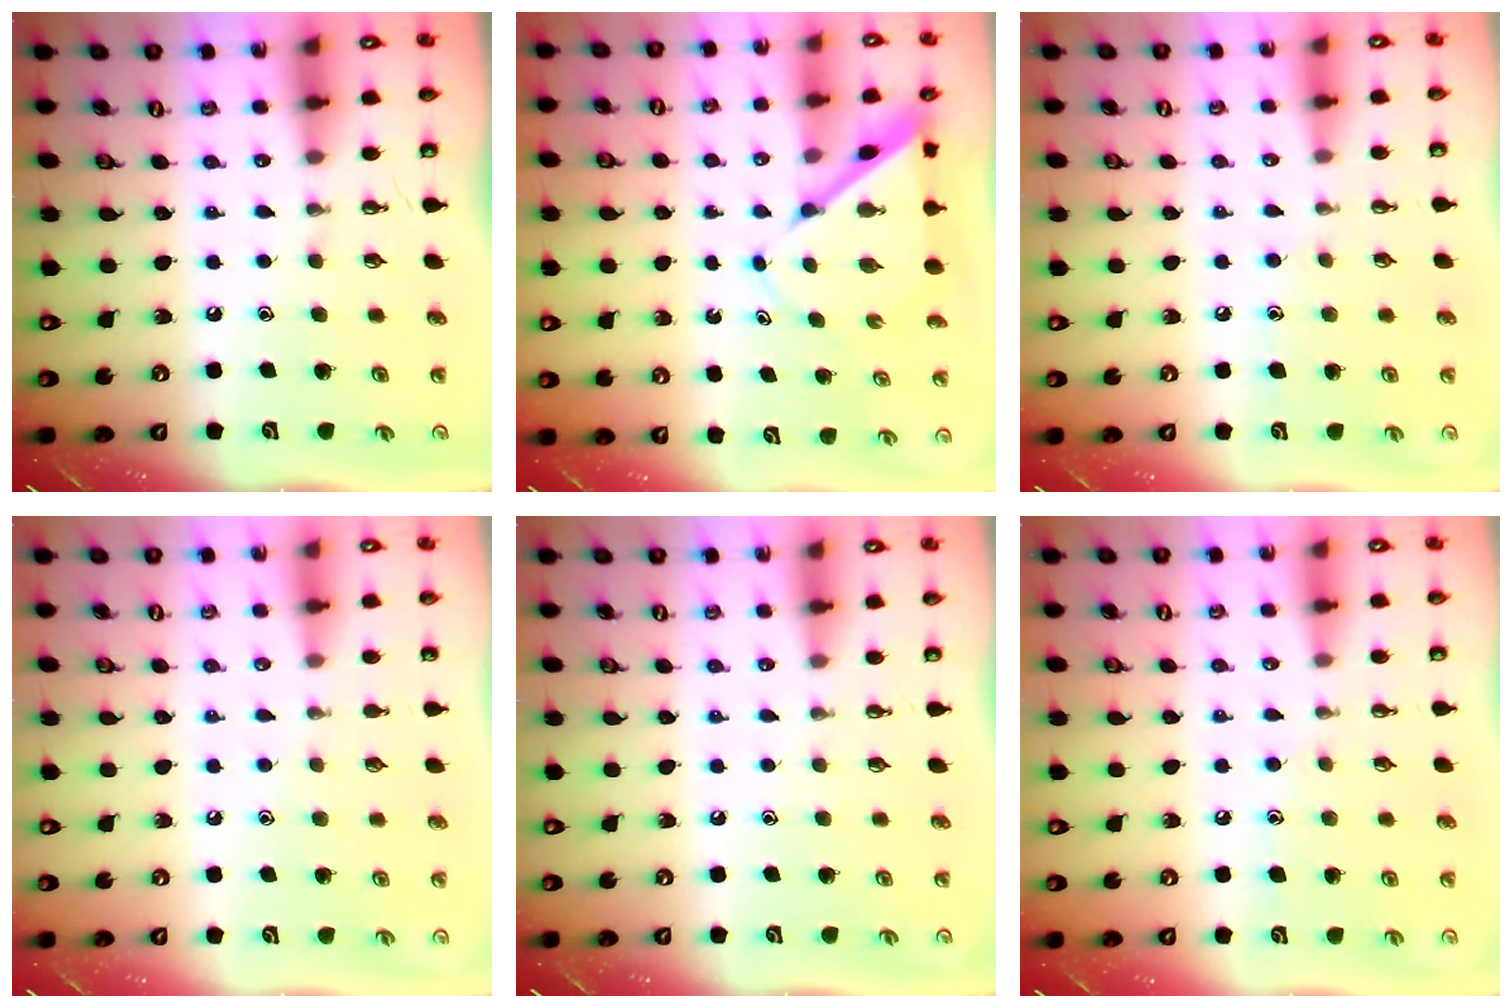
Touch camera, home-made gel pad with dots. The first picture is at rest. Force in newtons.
{"total": 6.1, "press": 6.0, "slide": 0.6}
{"total": 4.9, "press": 4.8, "slide": 0.6}
{"total": 2.7, "press": 2.6, "slide": 0.3}
{"total": 0.0}
{"total": 4.9, "press": 4.8, "slide": 0.6}